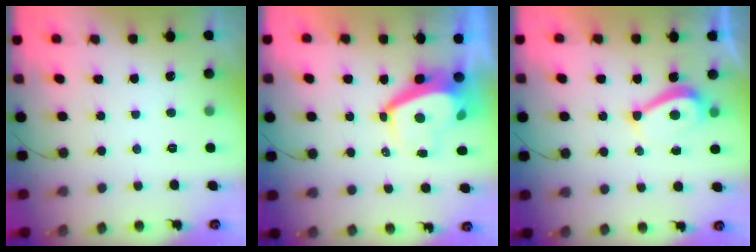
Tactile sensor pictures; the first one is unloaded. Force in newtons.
{"total": 6.7, "press": 6.7, "slide": 0.9}
{"total": 5.5, "press": 5.4, "slide": 0.8}